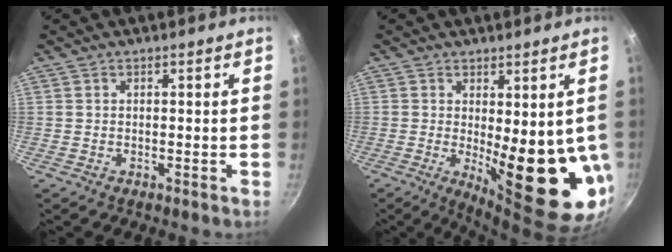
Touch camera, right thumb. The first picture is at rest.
{"total": 15.9, "force": [-1.0, 5.5, 14.9], "torque": [-0.177, -0.037, 0.003]}